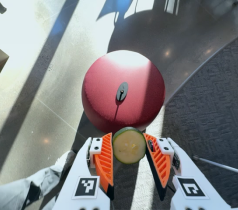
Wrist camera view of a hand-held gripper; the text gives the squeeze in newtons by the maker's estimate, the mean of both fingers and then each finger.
{"total": 8.8, "left": 8.6, "right": 9.0}